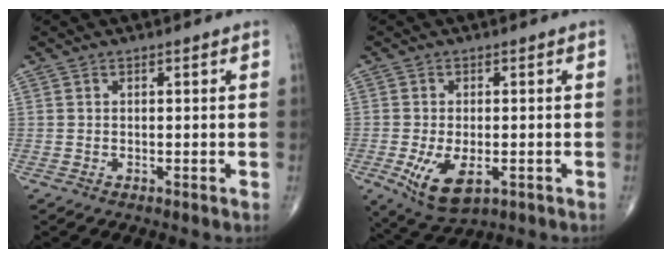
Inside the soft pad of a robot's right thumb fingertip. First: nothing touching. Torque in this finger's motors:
{"motor_torque": [1.19, 0.92, 0.81, -0.08, 0.09]}